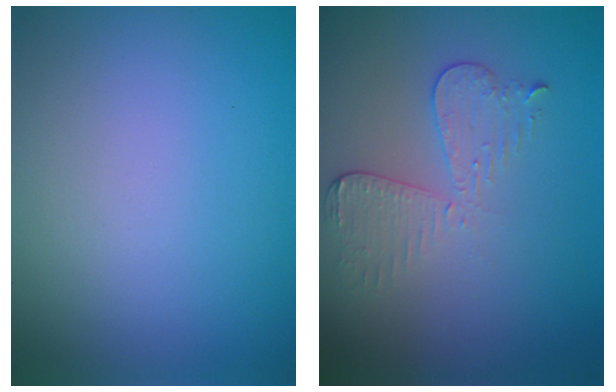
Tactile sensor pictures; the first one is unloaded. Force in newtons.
{"total": 3.0, "press": 2.7, "slide": 1.2}